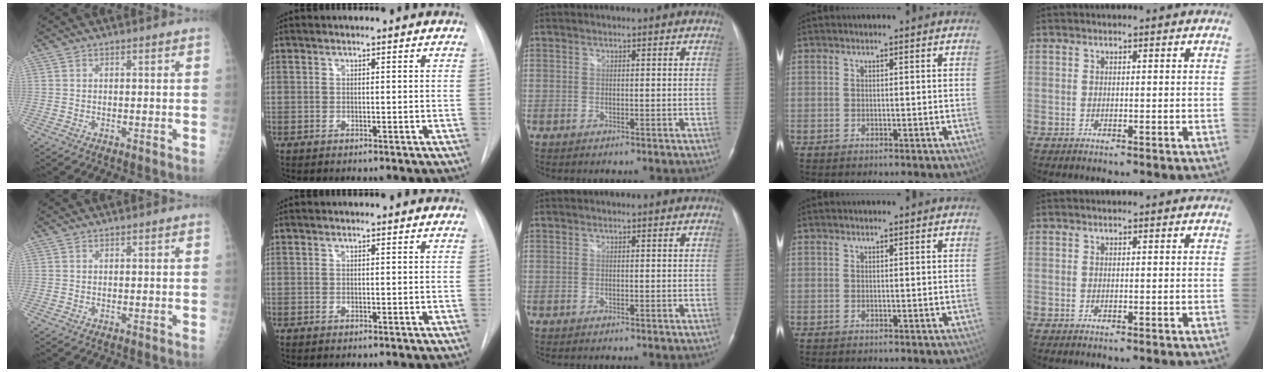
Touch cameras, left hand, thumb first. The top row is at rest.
{}